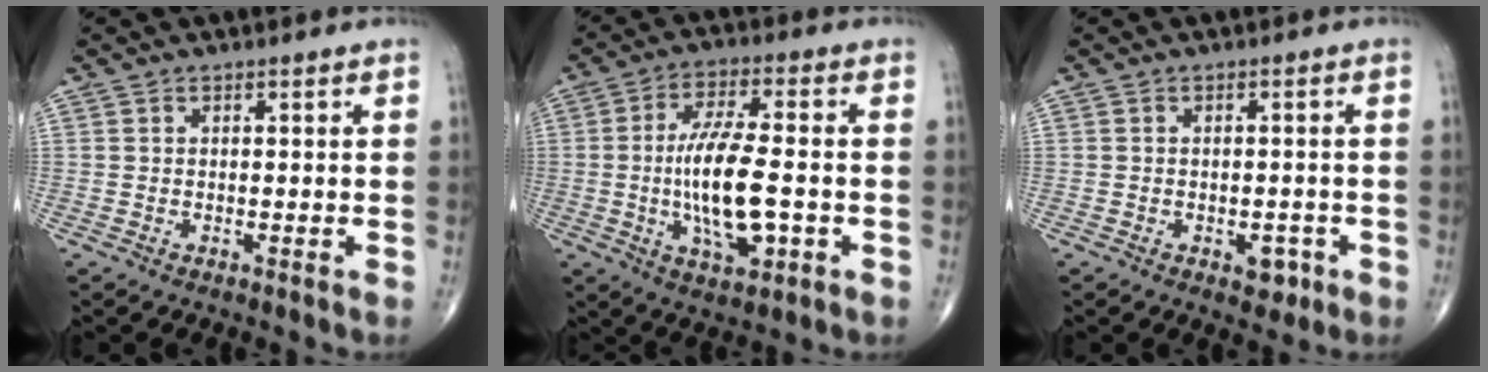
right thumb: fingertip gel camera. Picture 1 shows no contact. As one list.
[{"total": 13.3, "force": [-1.7, 4.7, 12.3], "torque": [-0.227, 0.004, -0.029]}, {"total": 3.2, "force": [-1.4, 2.0, 2.1], "torque": [-0.011, 0.005, -0.015]}]